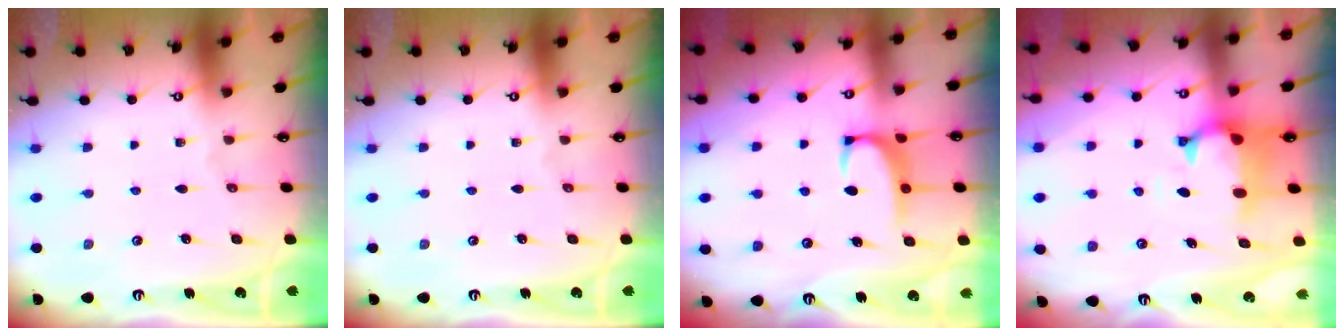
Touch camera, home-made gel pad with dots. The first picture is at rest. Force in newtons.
{"total": 0.0}
{"total": 2.3, "press": 2.3, "slide": 0.6}
{"total": 1.5, "press": 0.9, "slide": 1.2}